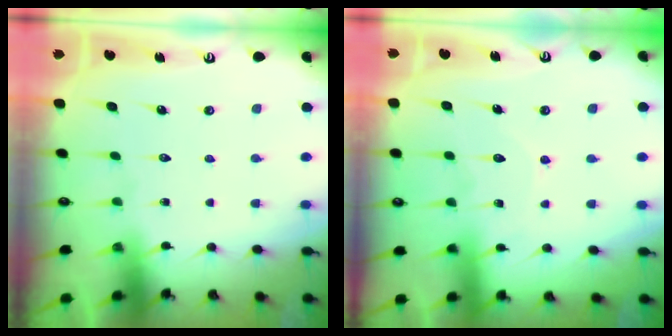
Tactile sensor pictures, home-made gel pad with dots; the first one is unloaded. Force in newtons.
{"total": 7.0, "press": 6.9, "slide": 0.7}